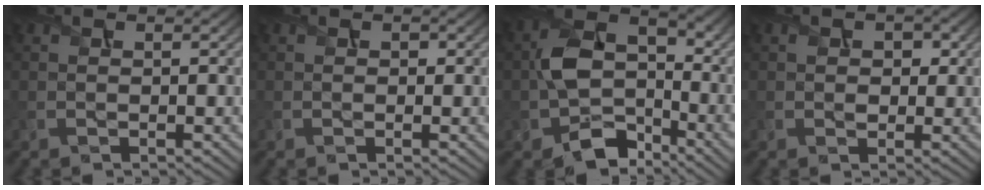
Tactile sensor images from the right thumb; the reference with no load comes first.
{"total": 0.5, "force": [0.2, 0.5, 0.2], "torque": [-0.003, -0.004, -0.001]}
{"total": 9.7, "force": [-3.7, 6.5, 6.2], "torque": [-0.113, -0.001, -0.079]}
{"total": 2.0, "force": [0.4, 1.6, 1.1], "torque": [-0.020, -0.005, 0.004]}